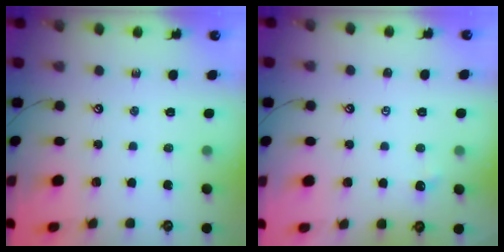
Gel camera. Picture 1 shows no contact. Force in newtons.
{"total": 0.5, "press": 0.4, "slide": 0.3}